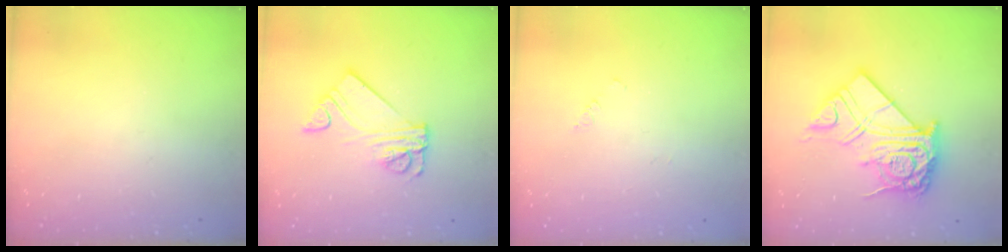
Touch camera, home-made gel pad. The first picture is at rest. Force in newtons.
{"total": 9.3, "press": 9.3, "slide": 0.9}
{"total": 1.4, "press": 1.3, "slide": 0.3}
{"total": 19.5, "press": 19.4, "slide": 1.6}